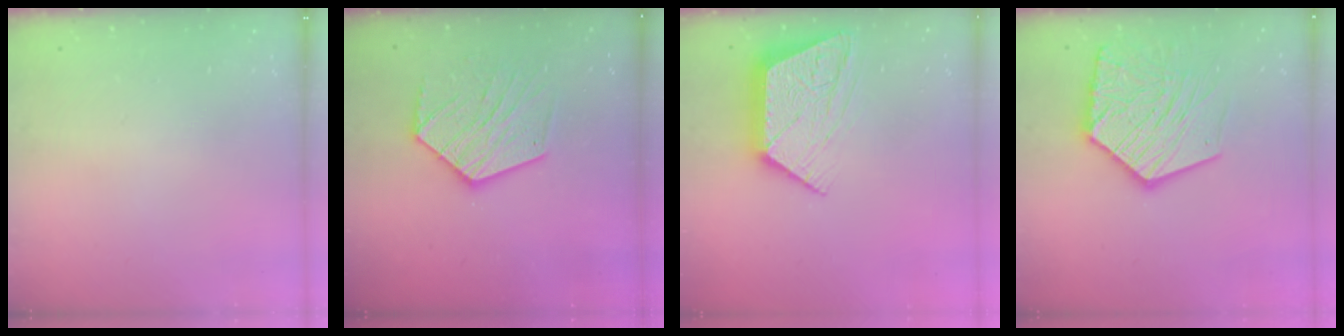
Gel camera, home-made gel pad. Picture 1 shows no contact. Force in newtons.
{"total": 14.1, "press": 14.1, "slide": 0.8}
{"total": 13.9, "press": 13.9, "slide": 1.0}
{"total": 19.1, "press": 19.0, "slide": 1.8}